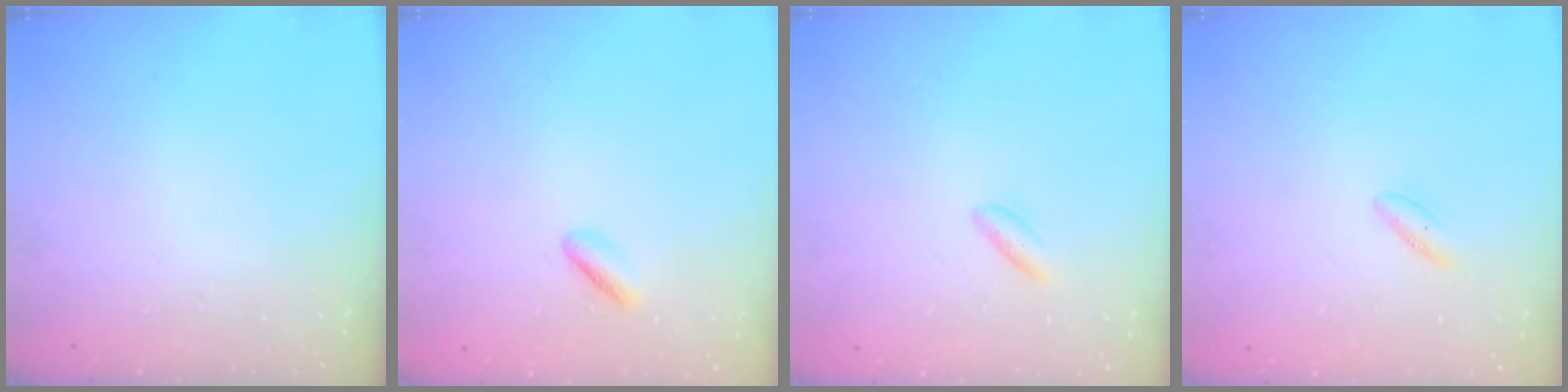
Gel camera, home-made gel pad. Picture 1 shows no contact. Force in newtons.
{"total": 1.9, "press": 1.6, "slide": 0.9}
{"total": 2.0, "press": 1.7, "slide": 1.2}
{"total": 1.8, "press": 1.6, "slide": 0.9}